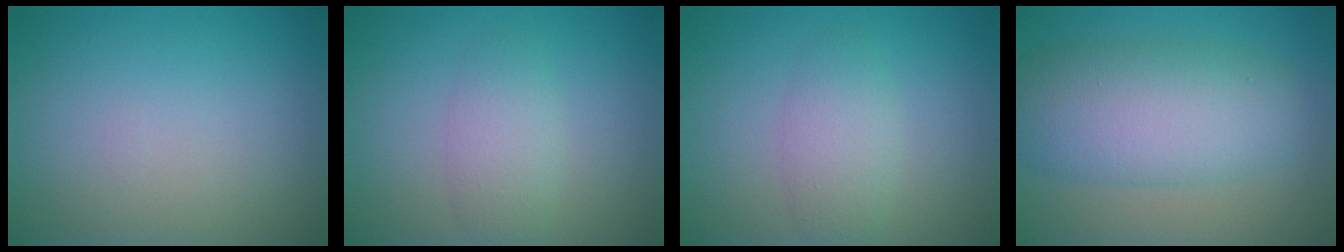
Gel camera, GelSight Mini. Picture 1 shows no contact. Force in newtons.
{"total": 2.5, "press": 2.5, "slide": 0.2}
{"total": 2.7, "press": 2.7, "slide": 0.1}
{"total": 7.5, "press": 7.5, "slide": 0.1}